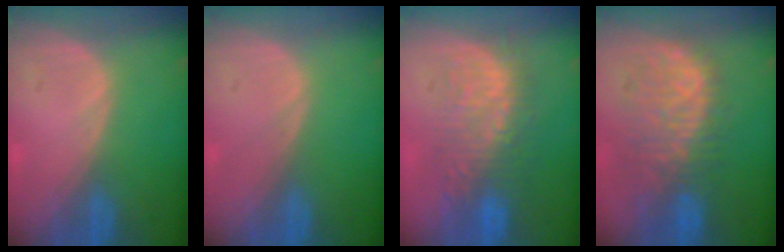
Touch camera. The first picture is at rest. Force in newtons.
{"total": 0.0}
{"total": 9.2, "press": 8.9, "slide": 2.1}
{"total": 10.3, "press": 9.4, "slide": 4.3}